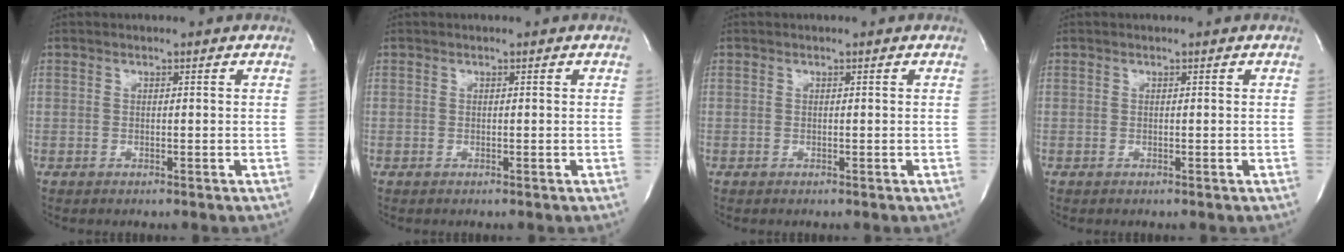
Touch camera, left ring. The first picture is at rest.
{"total": 0.0}
{"total": 0.0}
{"total": 0.0}